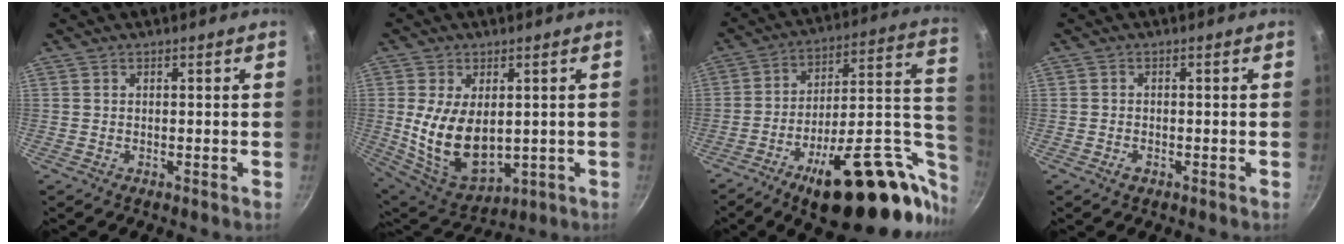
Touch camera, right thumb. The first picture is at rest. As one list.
[{"total": 14.6, "force": [0.5, 9.1, 11.5], "torque": [-0.193, -0.024, 0.035]}, {"total": 31.1, "force": [-11.3, 13.1, 25.9], "torque": [-0.314, 0.059, -0.160]}, {"total": 1.4, "force": [-0.8, 0.9, 0.7], "torque": [-0.015, 0.004, -0.016]}]